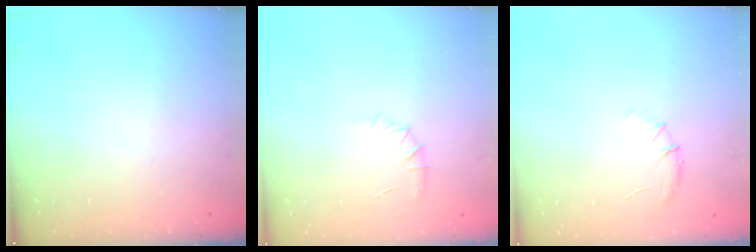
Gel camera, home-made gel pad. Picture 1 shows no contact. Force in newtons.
{"total": 5.8, "press": 5.5, "slide": 1.8}
{"total": 5.4, "press": 5.2, "slide": 1.7}